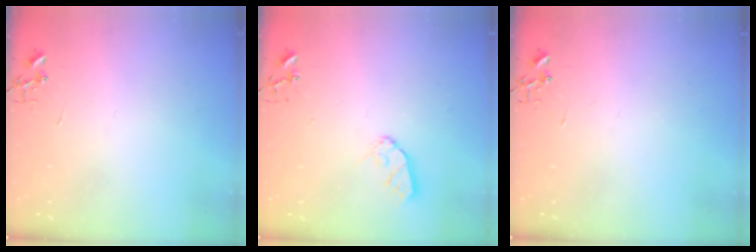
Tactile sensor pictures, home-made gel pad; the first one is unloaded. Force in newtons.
{"total": 7.6, "press": 7.6, "slide": 0.5}
{"total": 0.0}